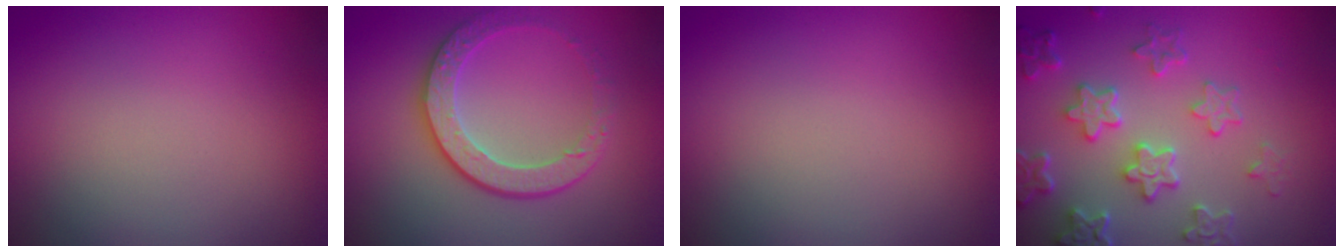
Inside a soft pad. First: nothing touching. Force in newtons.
{"total": 3.8, "press": 3.4, "slide": 1.7}
{"total": 0.0}
{"total": 5.8, "press": 4.5, "slide": 3.6}